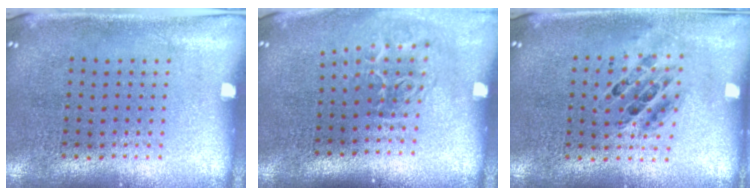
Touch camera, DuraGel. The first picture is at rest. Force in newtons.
{"total": 1.9, "press": 1.2, "slide": 1.5}
{"total": 0.7, "press": 0.7, "slide": 0.0}